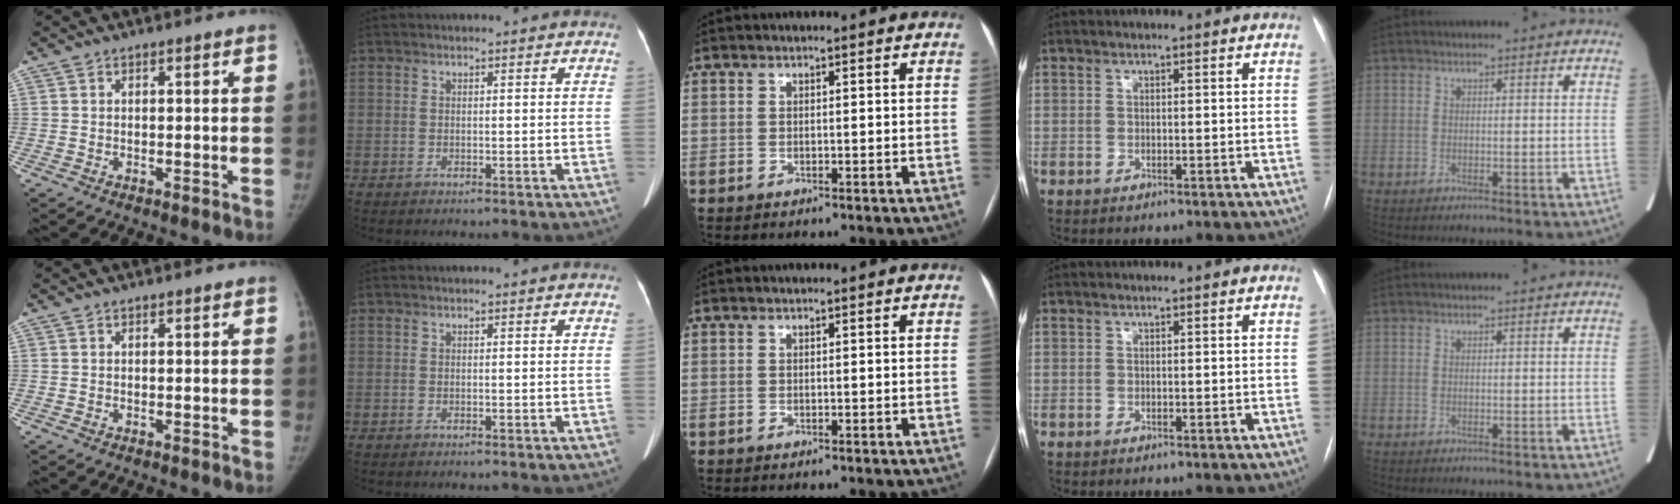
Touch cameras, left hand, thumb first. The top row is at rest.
{}